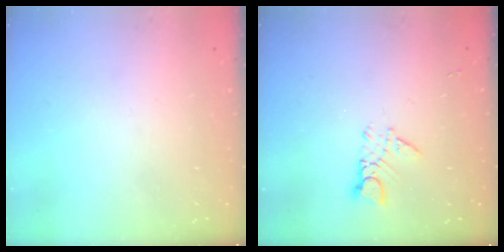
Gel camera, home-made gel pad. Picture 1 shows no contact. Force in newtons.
{"total": 3.1, "press": 3.1, "slide": 0.4}